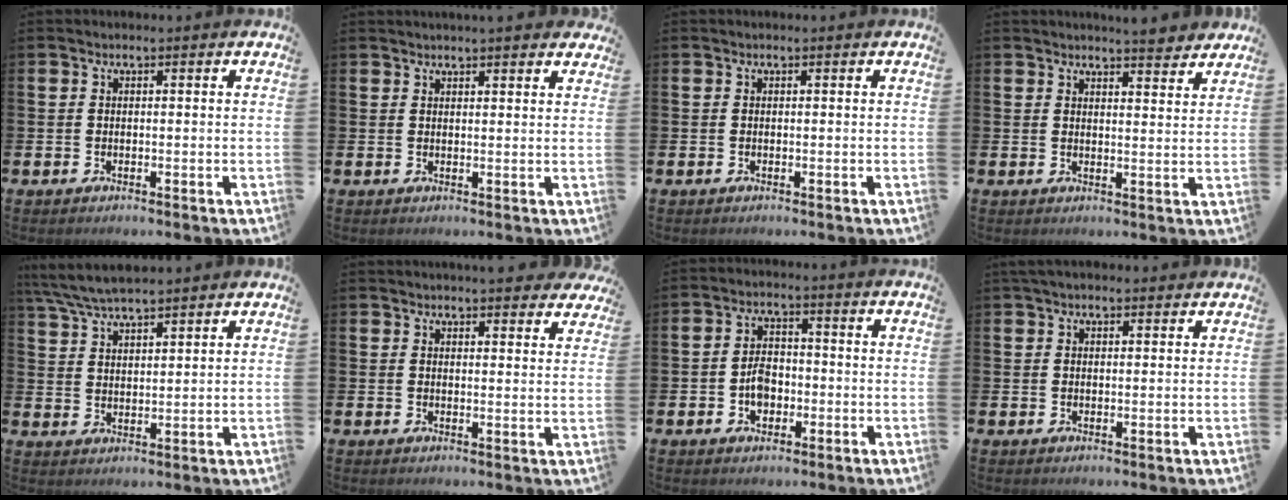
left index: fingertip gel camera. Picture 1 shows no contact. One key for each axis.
{"total": 2.3, "fx": 2.3, "fy": -0.1, "fz": 0.2, "tx": -0.003, "ty": -0.010, "tz": 0.042}
{"total": 0.0}
{"total": 4.5, "fx": 4.4, "fy": 0.2, "fz": 0.6, "tx": 0.000, "ty": -0.029, "tz": 0.077}
{"total": 6.1, "fx": 5.8, "fy": 0.7, "fz": 1.8, "tx": -0.058, "ty": -0.019, "tz": 0.106}
{"total": 3.6, "fx": 3.6, "fy": 0.3, "fz": 0.3, "tx": -0.001, "ty": -0.020, "tz": 0.063}
{"total": 3.8, "fx": -1.1, "fy": 2.7, "fz": 2.5, "tx": -0.039, "ty": 0.002, "tz": -0.023}
{"total": 1.9, "fx": 1.7, "fy": 0.6, "fz": 0.6, "tx": -0.003, "ty": 0.001, "tz": 0.028}